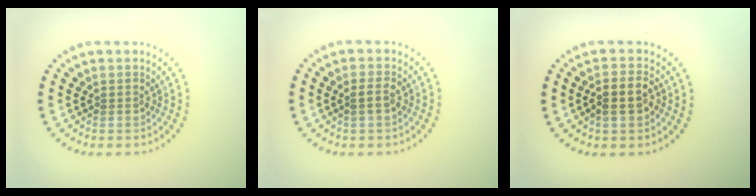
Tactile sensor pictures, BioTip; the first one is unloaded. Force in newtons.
{"total": 0.9, "press": 0.9, "slide": 0.2}
{"total": 2.7, "press": 2.7, "slide": 0.6}